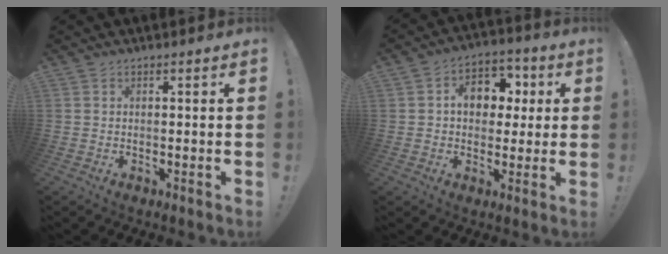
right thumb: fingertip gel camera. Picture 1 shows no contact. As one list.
[{"total": 10.9, "force": [2.1, 8.3, 6.7], "torque": [-0.095, 0.003, 0.042]}]